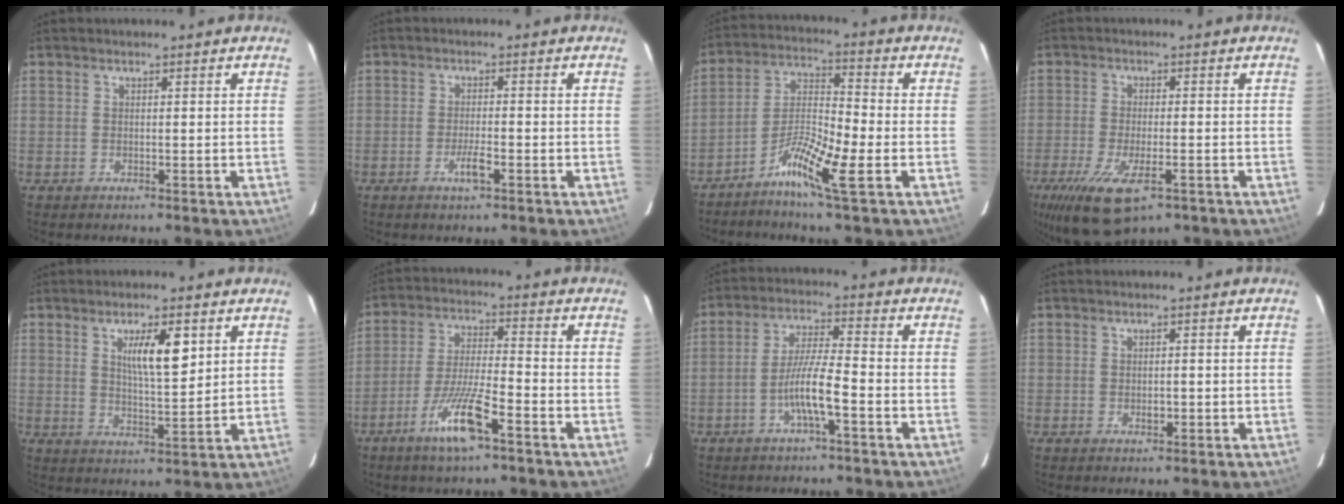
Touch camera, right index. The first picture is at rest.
{"total": 2.9, "force": [-1.4, 0.3, 2.5], "torque": [-0.047, -0.002, -0.026]}
{"total": 9.5, "force": [-4.8, 0.1, 8.2], "torque": [-0.158, -0.007, -0.098]}
{"total": 10.4, "force": [-6.0, 3.5, 7.8], "torque": [-0.144, -0.023, -0.096]}
{"total": 7.1, "force": [2.9, 1.4, 6.3], "torque": [-0.106, -0.004, 0.051]}
{"total": 9.9, "force": [-5.6, 1.0, 8.1], "torque": [-0.160, -0.012, -0.105]}
{"total": 7.2, "force": [-2.8, 0.3, 6.7], "torque": [-0.127, 0.007, -0.052]}
{"total": 1.3, "force": [-0.2, 0.8, 1.0], "torque": [-0.014, 0.000, 0.001]}